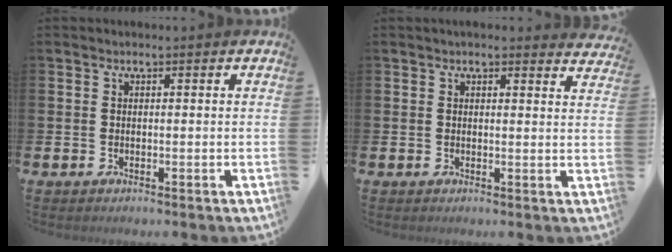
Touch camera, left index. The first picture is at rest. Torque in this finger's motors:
{"motor_torque": [0.44, -1.69, 0.10, 0.01]}